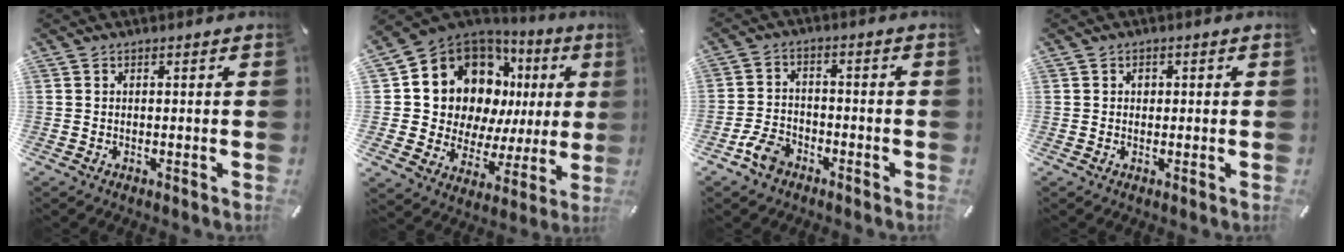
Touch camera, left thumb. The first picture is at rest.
{"total": 15.8, "force": [8.0, 11.9, 6.8], "torque": [-0.125, -0.070, 0.158]}
{"total": 6.2, "force": [-4.0, 3.9, 2.8], "torque": [-0.065, 0.018, -0.077]}
{"total": 1.3, "force": [0.1, 1.1, 0.6], "torque": [0.003, -0.002, -0.004]}